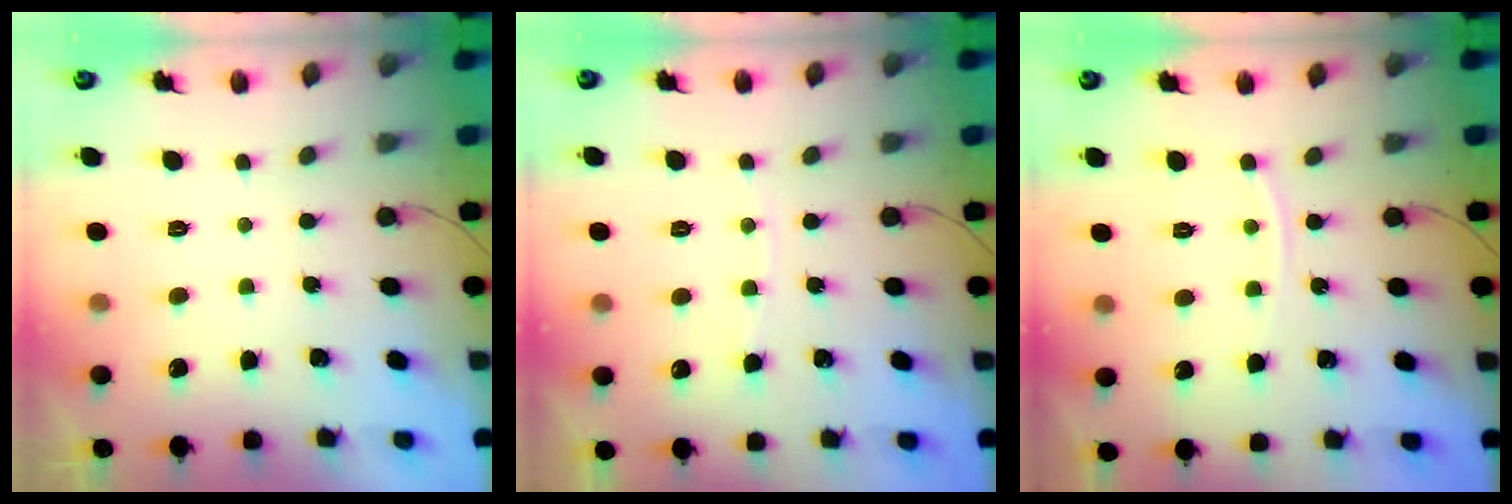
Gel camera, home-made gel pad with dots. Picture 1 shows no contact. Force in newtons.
{"total": 3.0, "press": 3.0, "slide": 0.4}
{"total": 3.8, "press": 3.8, "slide": 0.4}